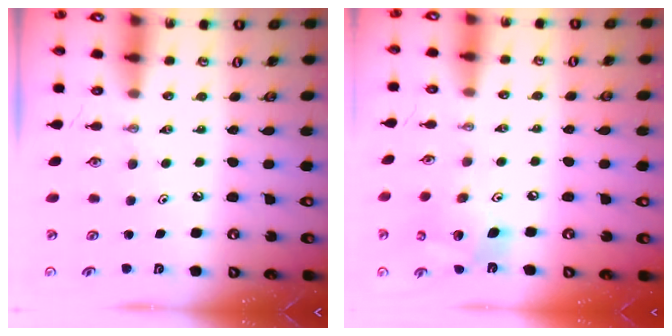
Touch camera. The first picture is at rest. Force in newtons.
{"total": 15.2, "press": 15.1, "slide": 2.1}